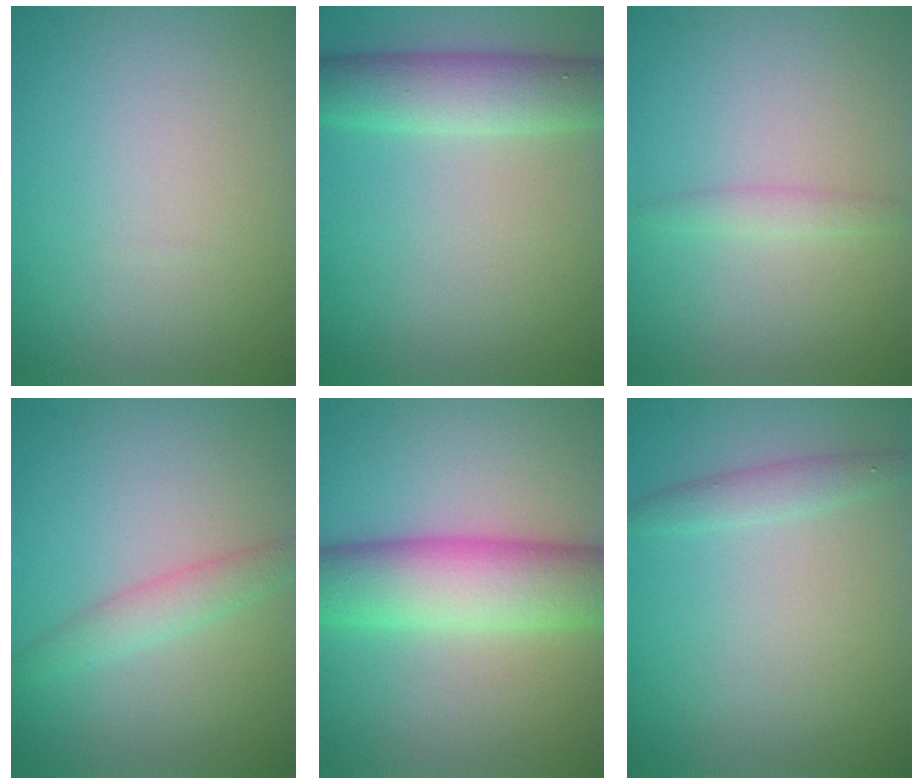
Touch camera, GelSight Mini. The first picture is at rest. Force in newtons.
{"total": 5.2, "press": 5.2, "slide": 0.3}
{"total": 1.1, "press": 1.1, "slide": 0.0}
{"total": 2.2, "press": 2.2, "slide": 0.2}
{"total": 8.2, "press": 8.2, "slide": 0.2}
{"total": 1.6, "press": 1.6, "slide": 0.0}